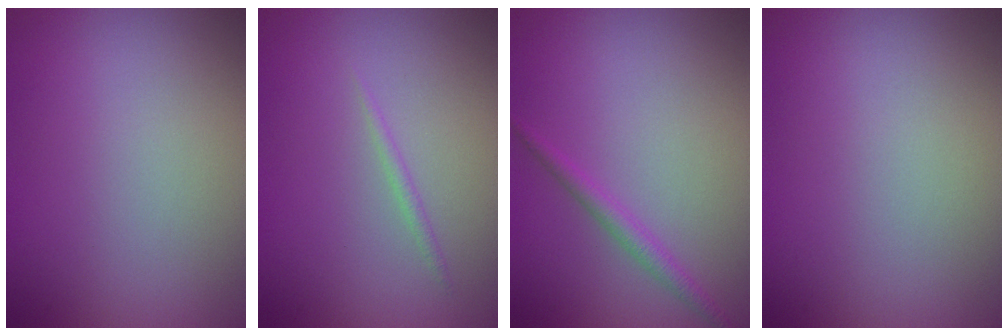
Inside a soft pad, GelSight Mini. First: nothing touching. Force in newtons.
{"total": 0.6, "press": 0.6, "slide": 0.1}
{"total": 1.6, "press": 1.6, "slide": 0.1}
{"total": 0.0}